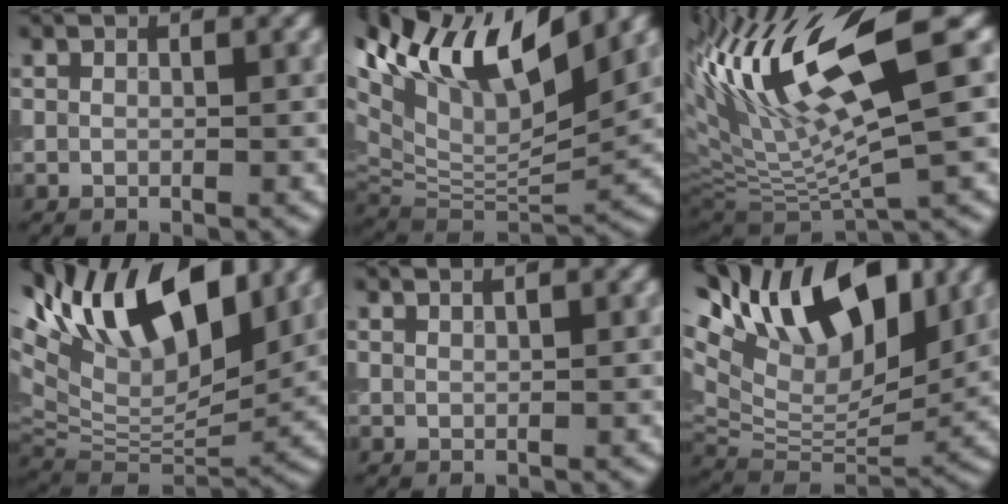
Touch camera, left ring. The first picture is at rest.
{"total": 13.9, "force": [7.5, 6.0, 10.1], "torque": [-0.220, 0.034, 0.143]}
{"total": 13.1, "force": [4.8, 3.2, 11.8], "torque": [-0.224, 0.018, 0.095]}
{"total": 13.4, "force": [7.7, 5.7, 9.4], "torque": [-0.167, 0.034, 0.133]}
{"total": 1.7, "force": [1.2, 0.6, 1.0], "torque": [0.004, 0.004, -0.001]}
{"total": 13.5, "force": [7.9, 6.2, 9.0], "torque": [-0.168, 0.039, 0.134]}